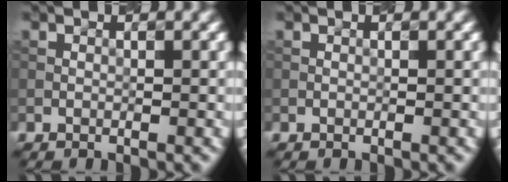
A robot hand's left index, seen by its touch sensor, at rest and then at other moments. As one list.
[{"total": 0.0}]